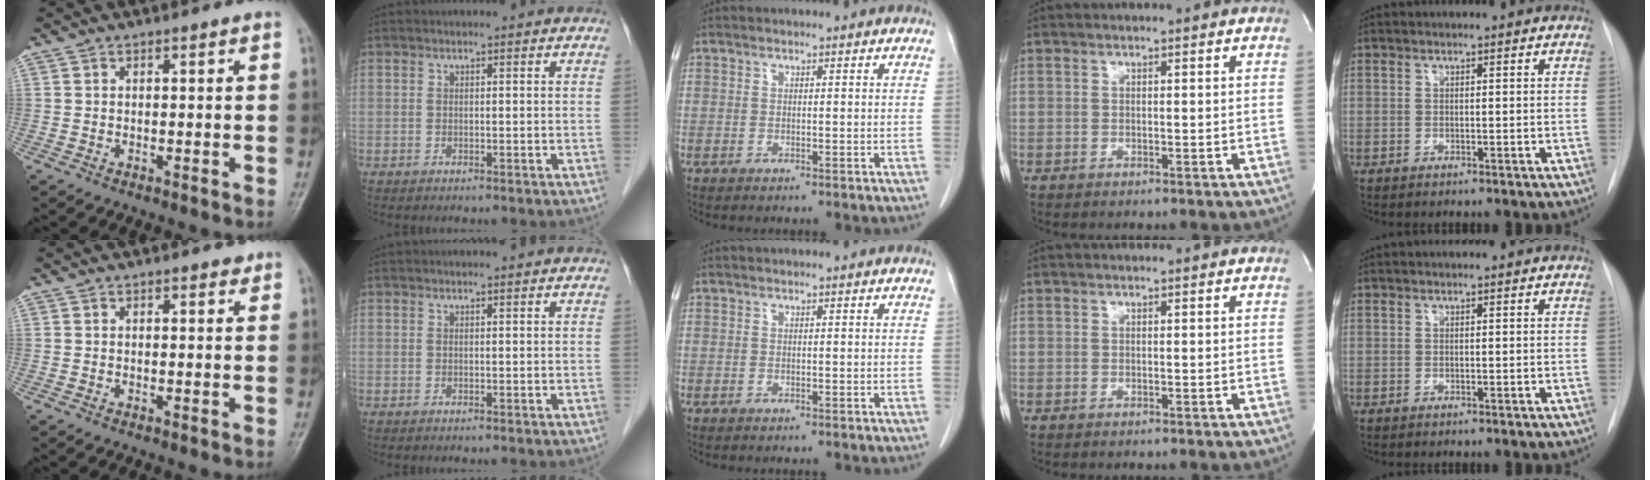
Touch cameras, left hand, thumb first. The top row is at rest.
{"thumb": {"total": 1.3, "force": [1.0, 0.6, 0.6], "torque": [-0.003, -0.005, 0.010]}, "index": {"total": 0.7, "force": [0.6, -0.1, 0.2], "torque": [-0.009, 0.001, 0.012]}}